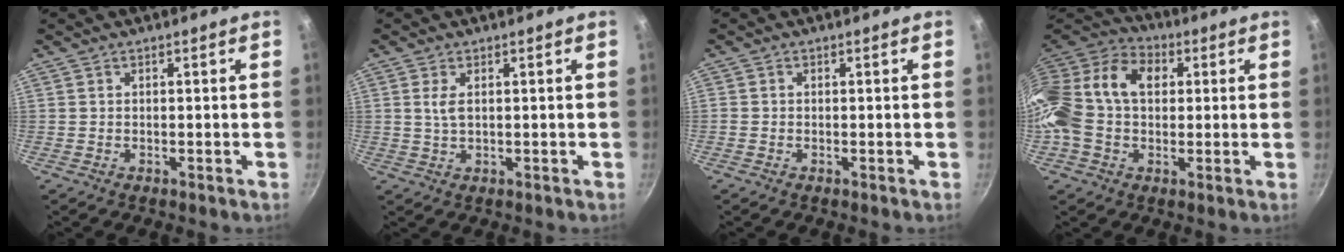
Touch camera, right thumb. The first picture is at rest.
{"total": 2.7, "force": [0.7, 1.3, 2.3], "torque": [-0.042, -0.002, 0.014]}
{"total": 0.5, "force": [-0.1, 0.5, 0.2], "torque": [-0.003, 0.002, -0.004]}
{"total": 20.6, "force": [2.1, 14.8, 14.1], "torque": [-0.275, 0.051, 0.017]}